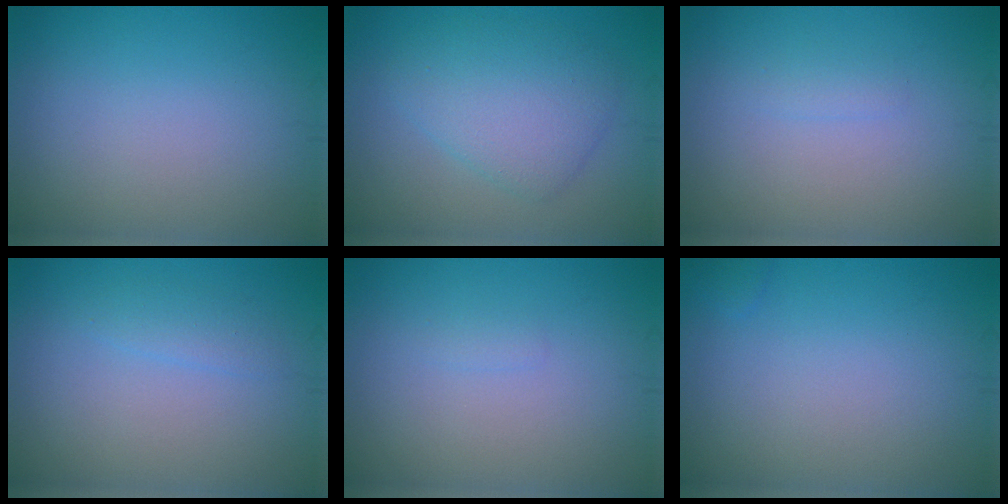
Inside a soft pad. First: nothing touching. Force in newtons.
{"total": 4.6, "press": 4.6, "slide": 0.2}
{"total": 0.7, "press": 0.7, "slide": 0.1}
{"total": 1.2, "press": 1.2, "slide": 0.1}
{"total": 0.5, "press": 0.5, "slide": 0.1}
{"total": 0.9, "press": 0.9, "slide": 0.2}